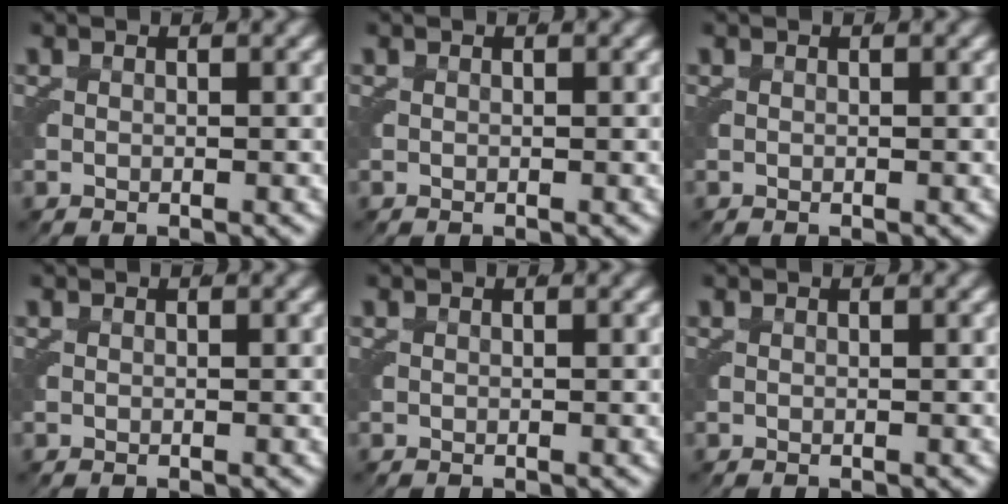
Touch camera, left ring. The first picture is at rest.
{"total": 0.0}
{"total": 0.0}
{"total": 0.0}
{"total": 0.0}
{"total": 0.0}